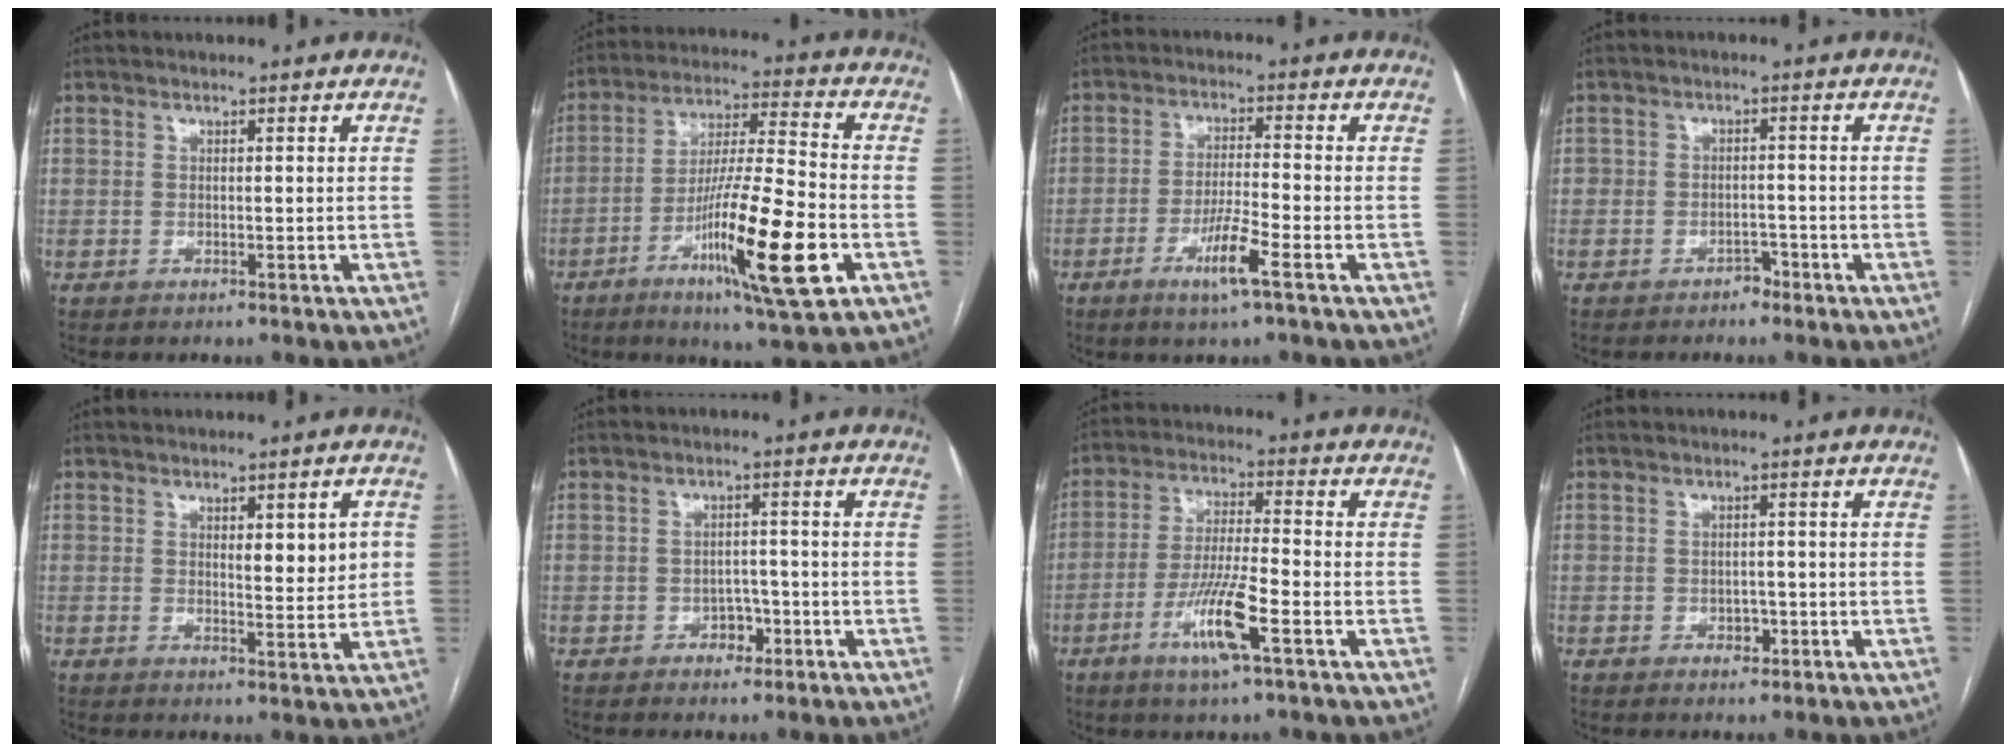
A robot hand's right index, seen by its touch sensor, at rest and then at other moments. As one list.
[{"total": 16.9, "force": [-6.3, 0.7, 15.7], "torque": [-0.281, -0.020, -0.108]}, {"total": 6.4, "force": [-3.3, -0.2, 5.4], "torque": [-0.104, -0.011, -0.064]}, {"total": 2.3, "force": [-1.7, 1.5, 0.6], "torque": [-0.007, 0.007, -0.026]}, {"total": 4.7, "force": [1.2, 1.3, 4.3], "torque": [-0.058, -0.007, 0.019]}, {"total": 2.7, "force": [-1.4, 1.9, 1.4], "torque": [-0.011, 0.007, -0.017]}, {"total": 9.6, "force": [-4.3, 0.5, 8.6], "torque": [-0.168, -0.011, -0.081]}, {"total": 1.7, "force": [-0.7, 1.2, 1.0], "torque": [-0.012, 0.003, -0.006]}]